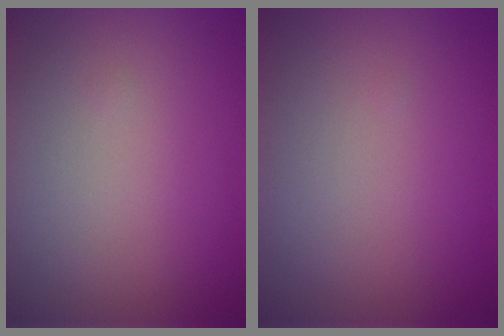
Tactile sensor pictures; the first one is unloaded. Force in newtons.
{"total": 0.0}